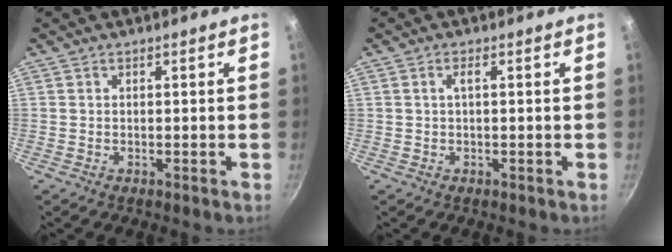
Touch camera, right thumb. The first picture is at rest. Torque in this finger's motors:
{"motor_torque": [-0.09, -0.21, 0.52, 0.26, -0.01]}